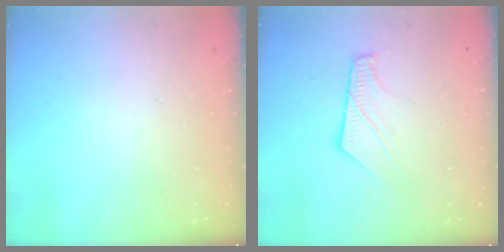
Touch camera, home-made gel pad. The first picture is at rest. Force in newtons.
{"total": 7.9, "press": 7.9, "slide": 0.3}